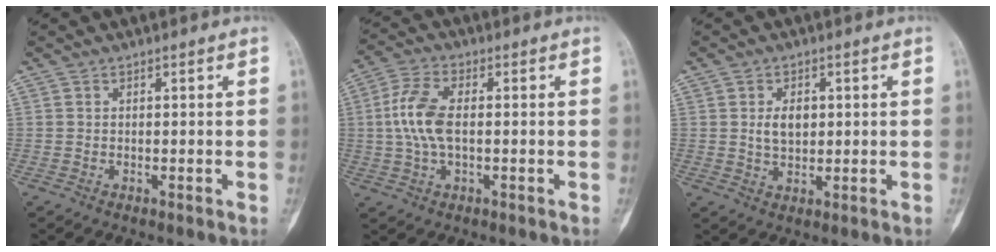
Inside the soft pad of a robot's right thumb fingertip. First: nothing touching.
{"total": 8.6, "force": [0.2, 4.1, 7.5], "torque": [-0.170, 0.016, 0.001]}
{"total": 4.4, "force": [0.8, 2.9, 3.2], "torque": [-0.042, -0.004, 0.018]}